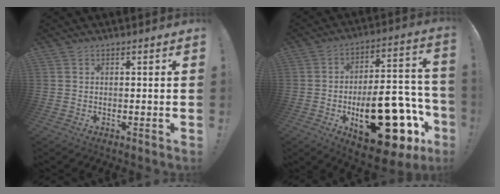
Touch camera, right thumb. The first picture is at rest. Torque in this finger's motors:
{"motor_torque": [2.28, 2.73, 1.51, -1.26, 0.65]}